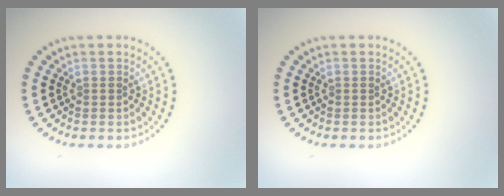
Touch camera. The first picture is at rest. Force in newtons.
{"total": 0.0}